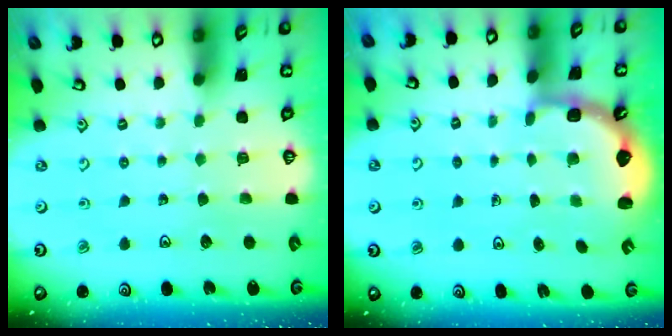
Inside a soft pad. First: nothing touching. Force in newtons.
{"total": 2.2, "press": 1.8, "slide": 1.3}